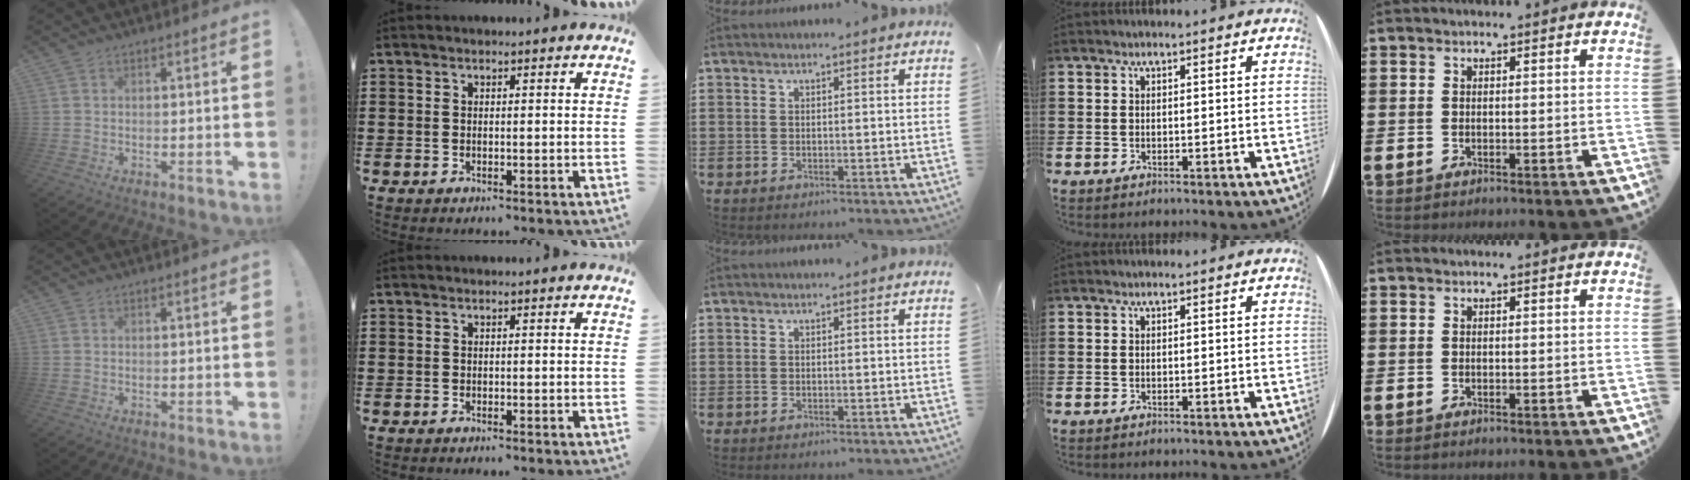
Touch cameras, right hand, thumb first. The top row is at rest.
{}